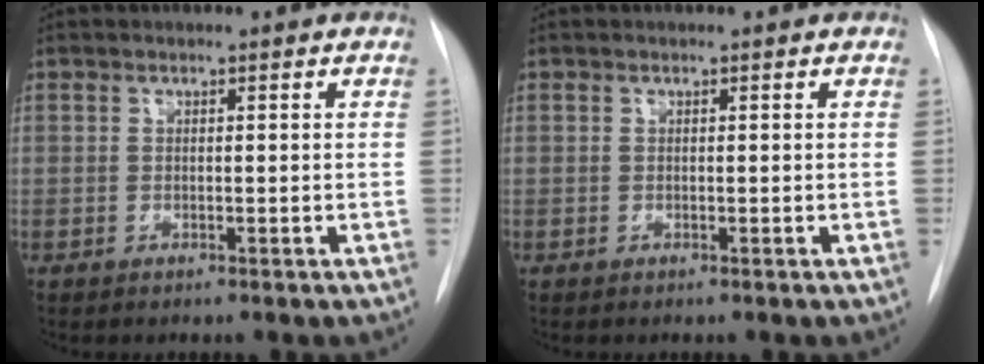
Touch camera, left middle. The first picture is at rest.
{"total": 0.0}